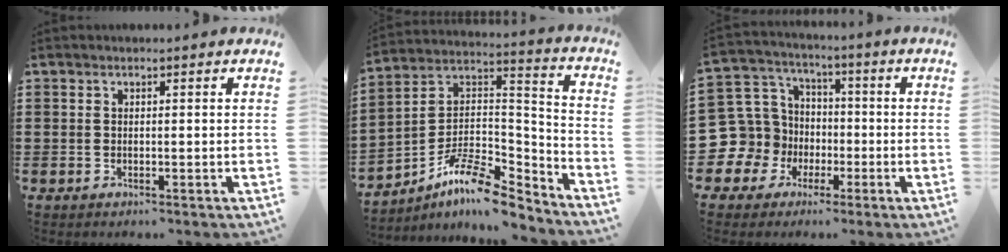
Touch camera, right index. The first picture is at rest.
{"total": 10.7, "force": [-8.4, 3.1, 5.9], "torque": [-0.116, 0.016, -0.165]}
{"total": 11.2, "force": [-2.2, 10.7, 2.5], "torque": [-0.134, -0.003, -0.038]}